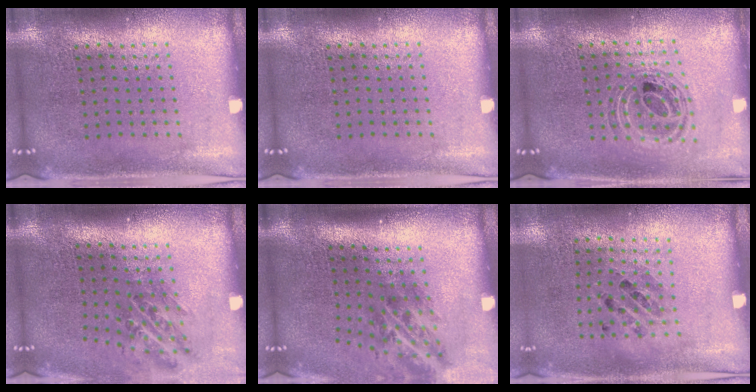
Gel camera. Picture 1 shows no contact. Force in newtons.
{"total": 0.0}
{"total": 0.9, "press": 0.9, "slide": 0.2}
{"total": 1.1, "press": 1.0, "slide": 0.6}
{"total": 2.1, "press": 1.3, "slide": 1.6}
{"total": 0.9, "press": 0.7, "slide": 0.5}